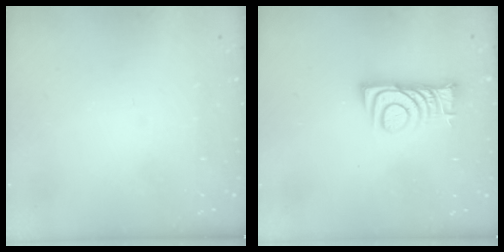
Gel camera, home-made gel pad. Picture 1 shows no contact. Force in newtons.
{"total": 8.3, "press": 8.3, "slide": 0.8}